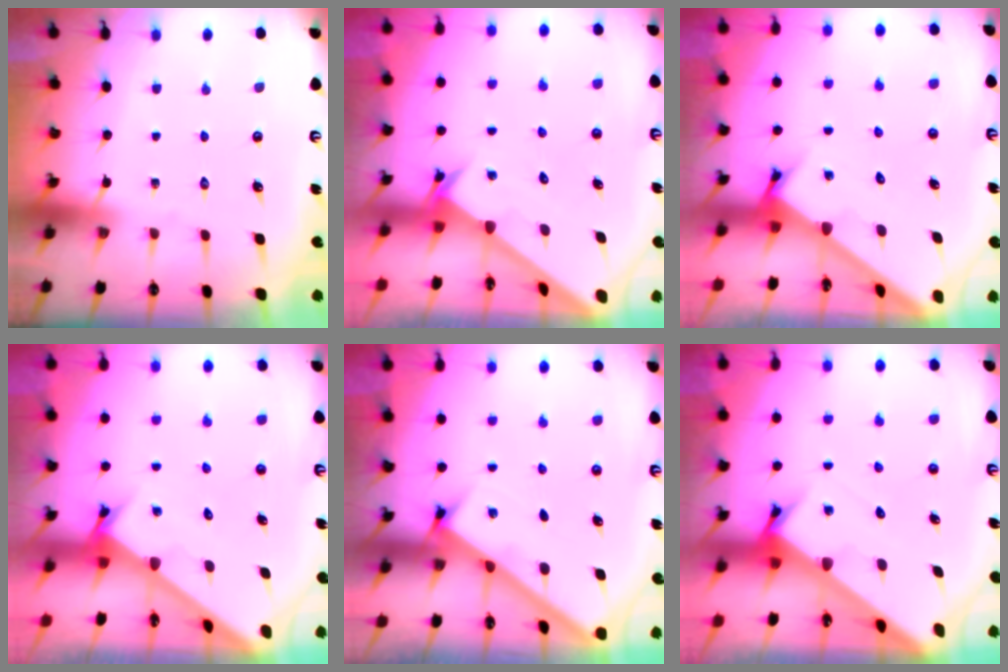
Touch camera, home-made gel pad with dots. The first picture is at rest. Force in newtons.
{"total": 2.6, "press": 2.6, "slide": 0.2}
{"total": 2.5, "press": 2.5, "slide": 0.2}
{"total": 2.6, "press": 2.6, "slide": 0.2}
{"total": 2.5, "press": 2.5, "slide": 0.3}
{"total": 3.0, "press": 3.0, "slide": 0.2}